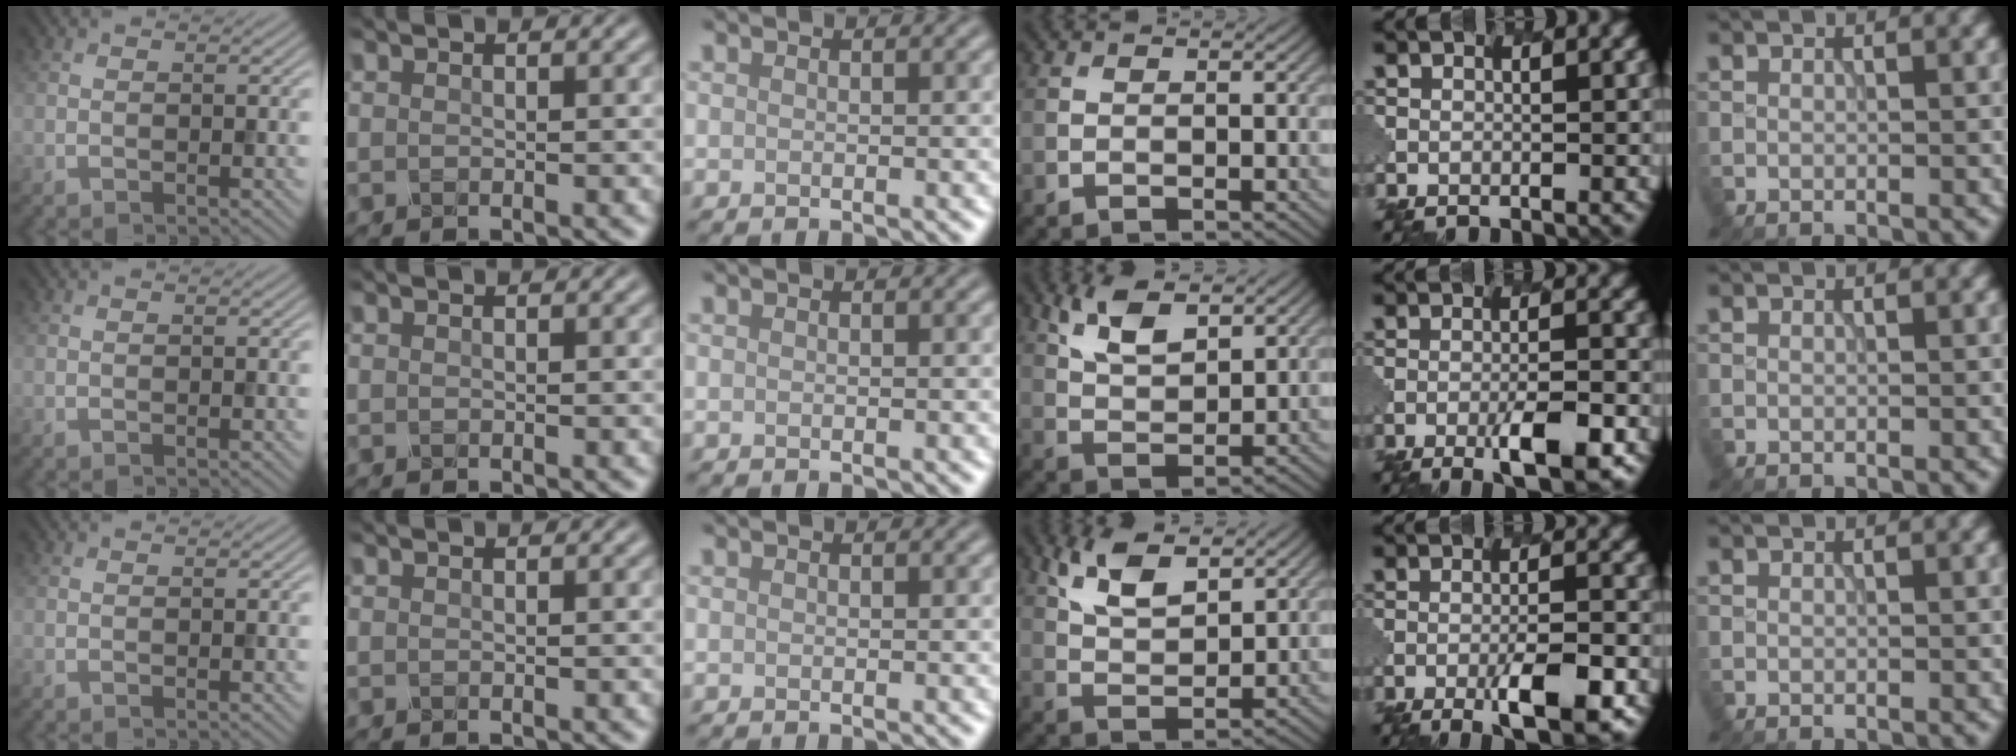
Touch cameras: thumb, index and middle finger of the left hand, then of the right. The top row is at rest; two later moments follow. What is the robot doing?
{"motion": "insert", "object": "pen bag"}